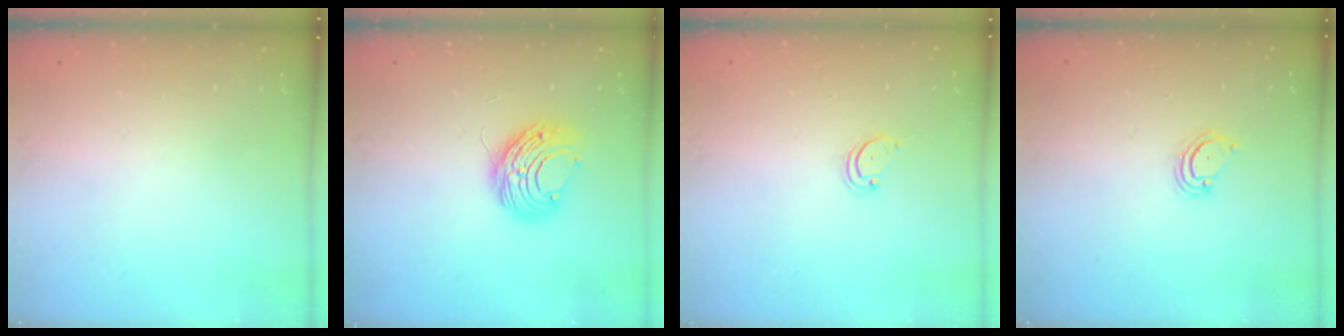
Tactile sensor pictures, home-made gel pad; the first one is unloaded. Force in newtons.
{"total": 8.8, "press": 8.8, "slide": 0.3}
{"total": 2.2, "press": 2.2, "slide": 0.2}
{"total": 3.8, "press": 3.8, "slide": 0.5}